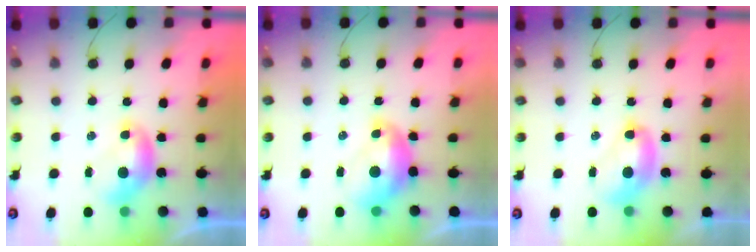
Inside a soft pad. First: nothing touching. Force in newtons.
{"total": 2.4, "press": 2.3, "slide": 0.7}
{"total": 2.6, "press": 2.6, "slide": 0.2}